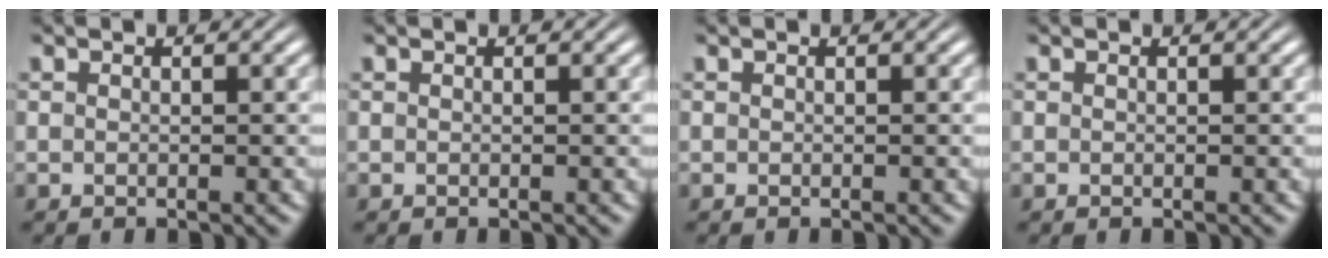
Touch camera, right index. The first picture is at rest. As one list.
[{"total": 0.0}, {"total": 0.0}, {"total": 0.0}]